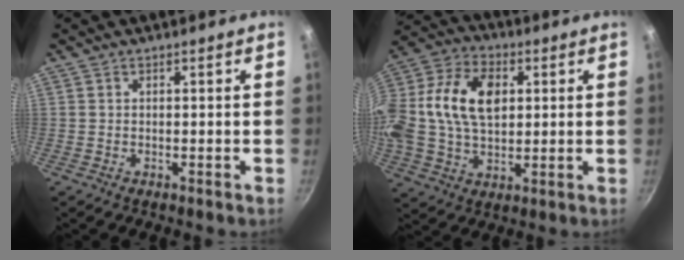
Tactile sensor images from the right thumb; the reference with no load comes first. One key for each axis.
{"total": 19.5, "fx": 3.0, "fy": 12.8, "fz": 14.3, "tx": -0.276, "ty": 0.025, "tz": 0.043}